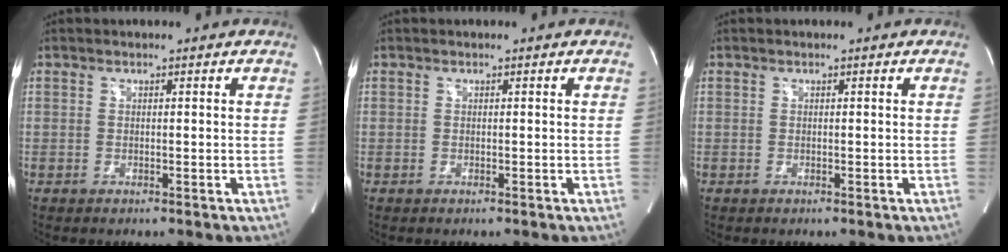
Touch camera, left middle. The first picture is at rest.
{"total": 0.0}
{"total": 0.0}